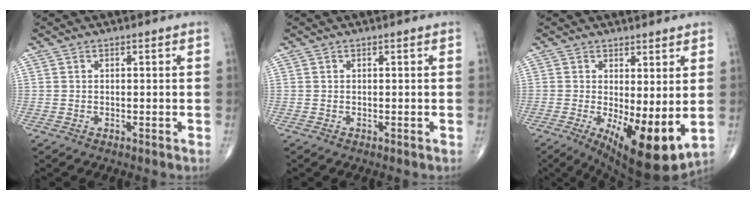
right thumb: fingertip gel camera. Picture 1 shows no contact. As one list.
[{"total": 0.0}, {"total": 12.1, "force": [-1.3, 4.2, 11.2], "torque": [-0.169, -0.029, -0.006]}]